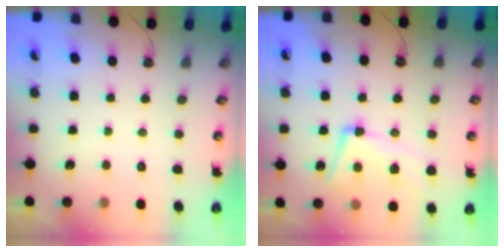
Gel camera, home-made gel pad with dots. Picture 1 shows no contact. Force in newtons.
{"total": 6.2, "press": 6.0, "slide": 1.6}